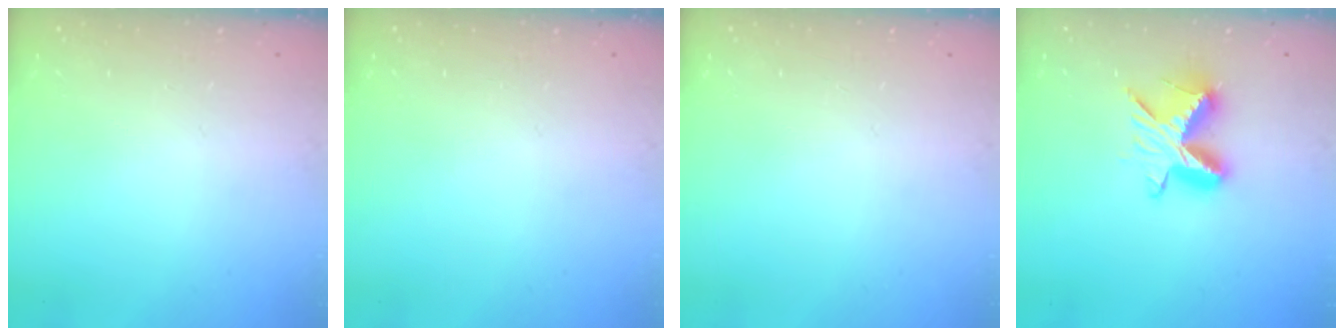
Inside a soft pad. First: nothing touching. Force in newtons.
{"total": 0.0}
{"total": 0.0}
{"total": 11.1, "press": 11.1, "slide": 0.5}